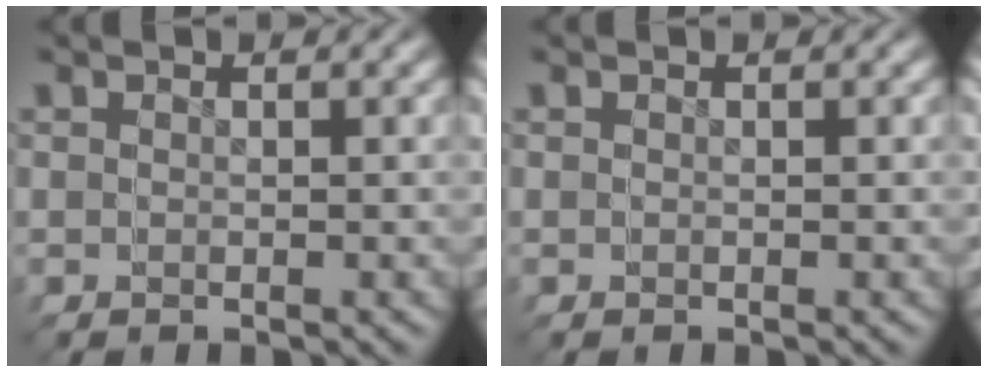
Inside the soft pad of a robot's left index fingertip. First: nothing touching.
{"total": 0.0}